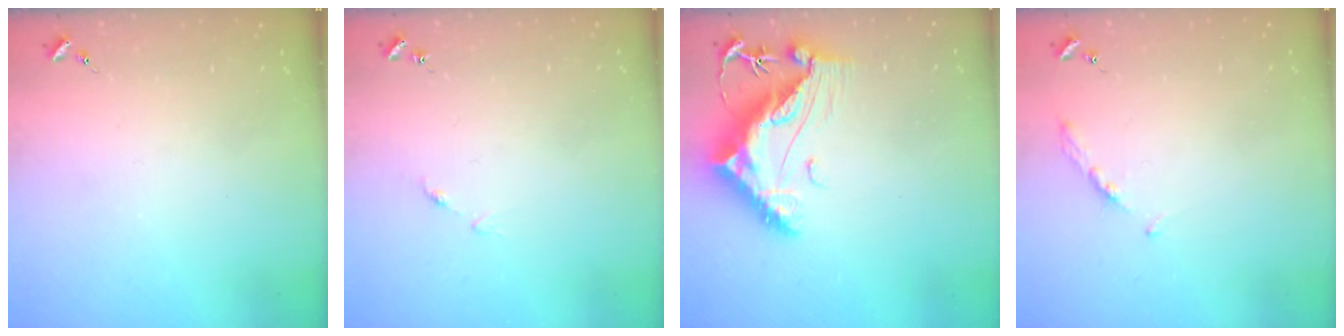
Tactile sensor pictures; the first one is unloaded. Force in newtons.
{"total": 4.6, "press": 4.6, "slide": 0.4}
{"total": 13.5, "press": 13.4, "slide": 1.3}
{"total": 3.7, "press": 3.6, "slide": 0.4}